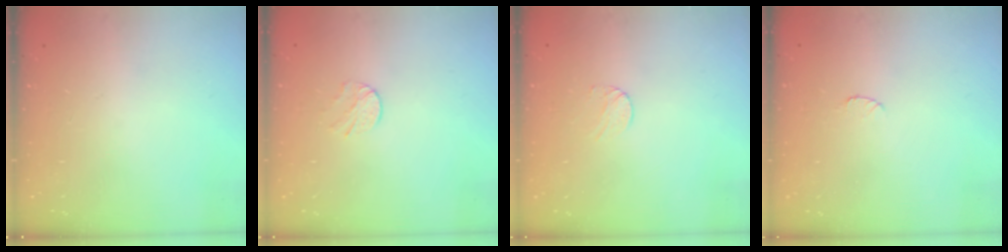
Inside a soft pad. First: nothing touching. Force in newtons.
{"total": 3.1, "press": 3.0, "slide": 0.4}
{"total": 4.2, "press": 4.2, "slide": 0.3}
{"total": 4.8, "press": 4.7, "slide": 0.6}